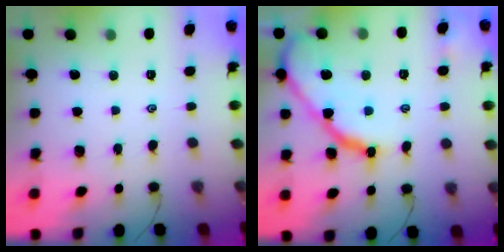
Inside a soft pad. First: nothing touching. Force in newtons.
{"total": 13.7, "press": 13.7, "slide": 1.1}